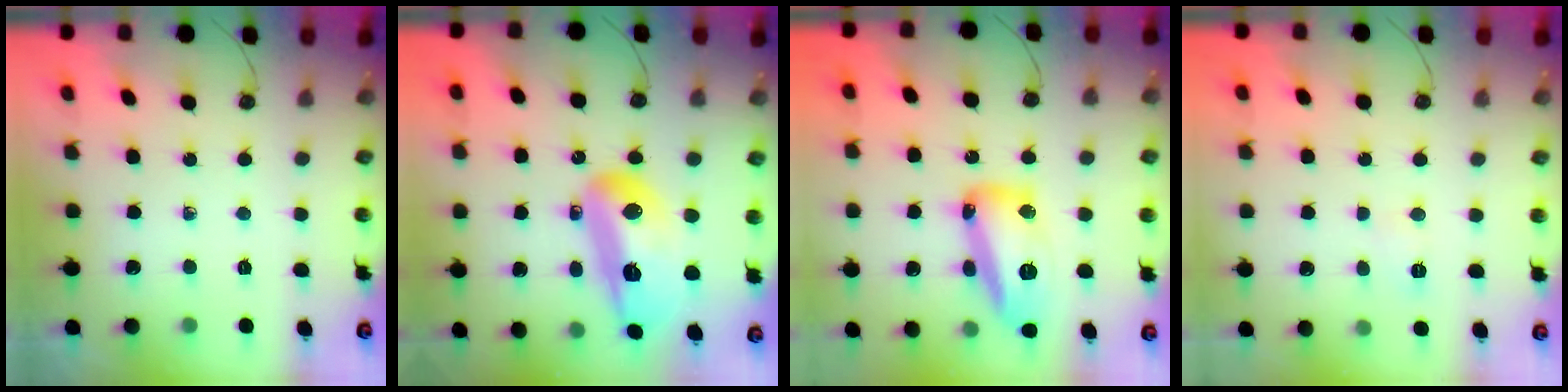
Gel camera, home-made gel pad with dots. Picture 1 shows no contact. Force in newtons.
{"total": 29.9, "press": 24.6, "slide": 17.0}
{"total": 15.6, "press": 15.4, "slide": 2.4}
{"total": 3.9, "press": 3.8, "slide": 1.0}